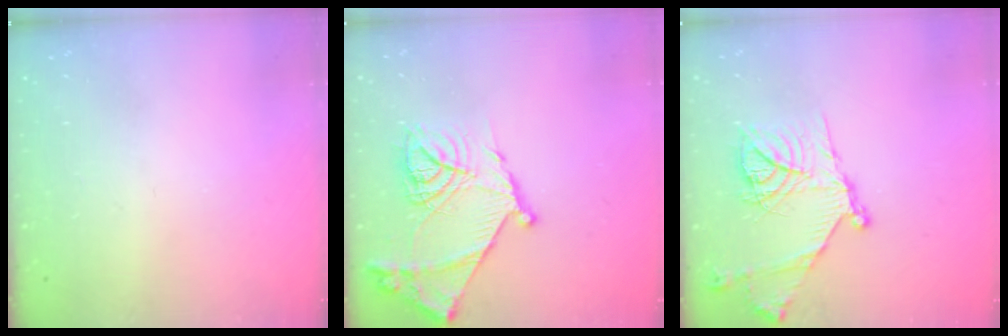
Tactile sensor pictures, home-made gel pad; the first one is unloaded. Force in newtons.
{"total": 18.9, "press": 18.8, "slide": 1.8}
{"total": 18.9, "press": 18.8, "slide": 1.9}